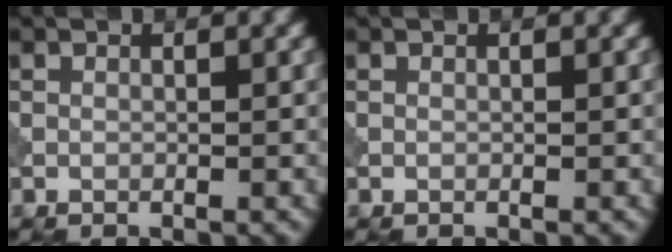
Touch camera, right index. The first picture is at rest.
{"total": 0.0}